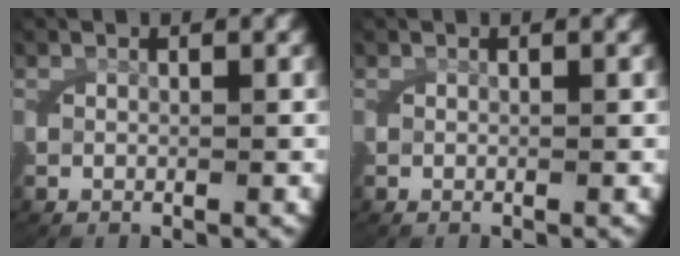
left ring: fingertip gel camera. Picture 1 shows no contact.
{"total": 0.0}